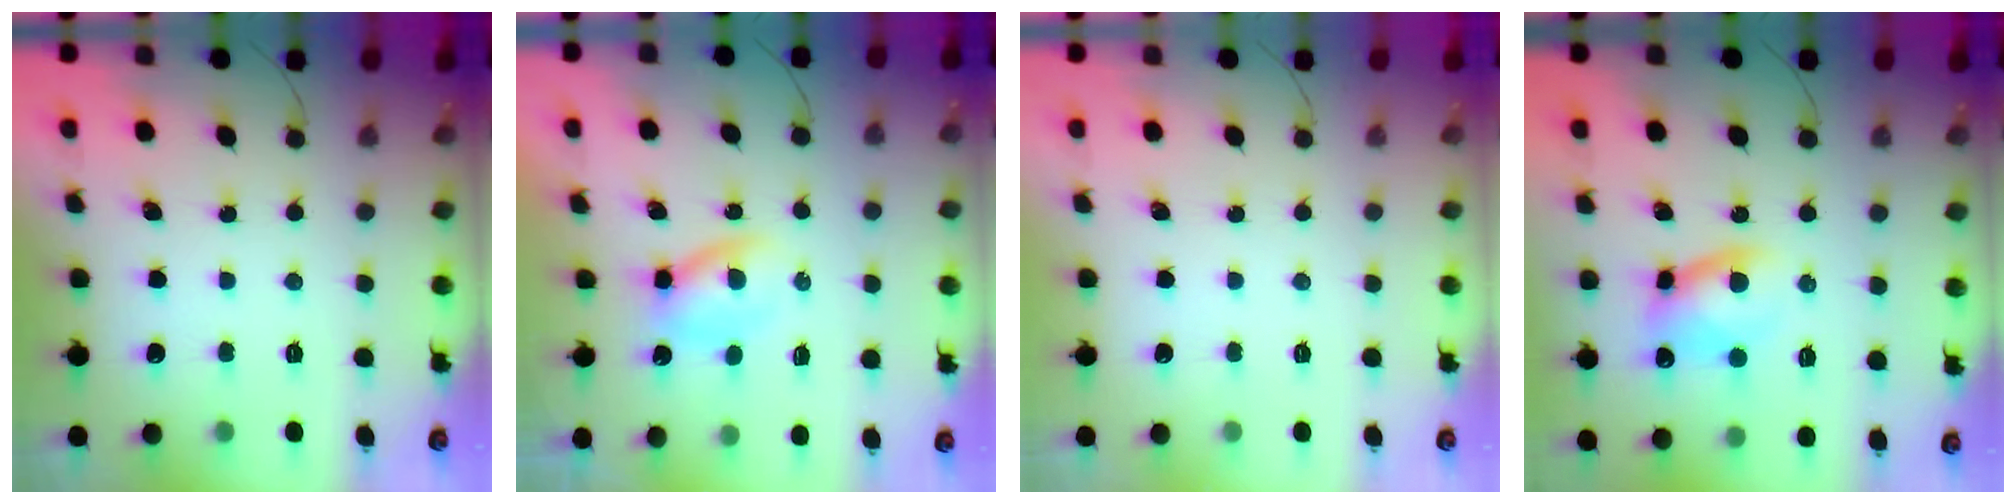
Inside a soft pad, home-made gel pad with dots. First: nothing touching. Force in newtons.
{"total": 3.2, "press": 3.0, "slide": 1.2}
{"total": 0.0}
{"total": 9.4, "press": 9.4, "slide": 0.7}